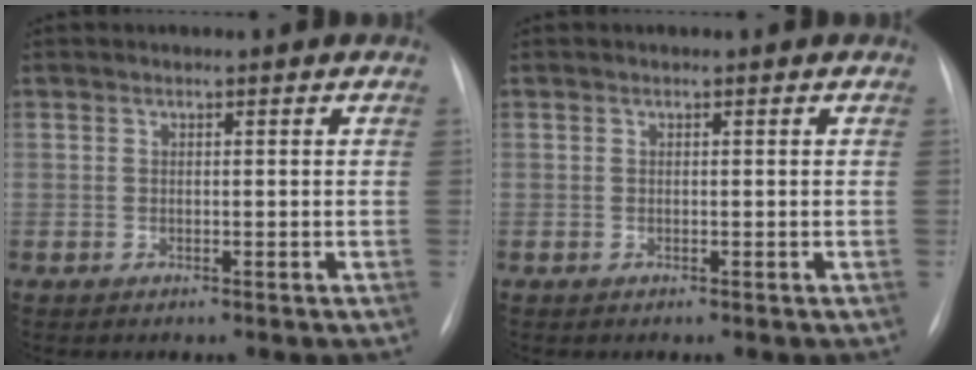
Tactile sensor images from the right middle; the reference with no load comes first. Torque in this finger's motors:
{"motor_torque": [0.02, -0.02, 0.00, 0.00]}